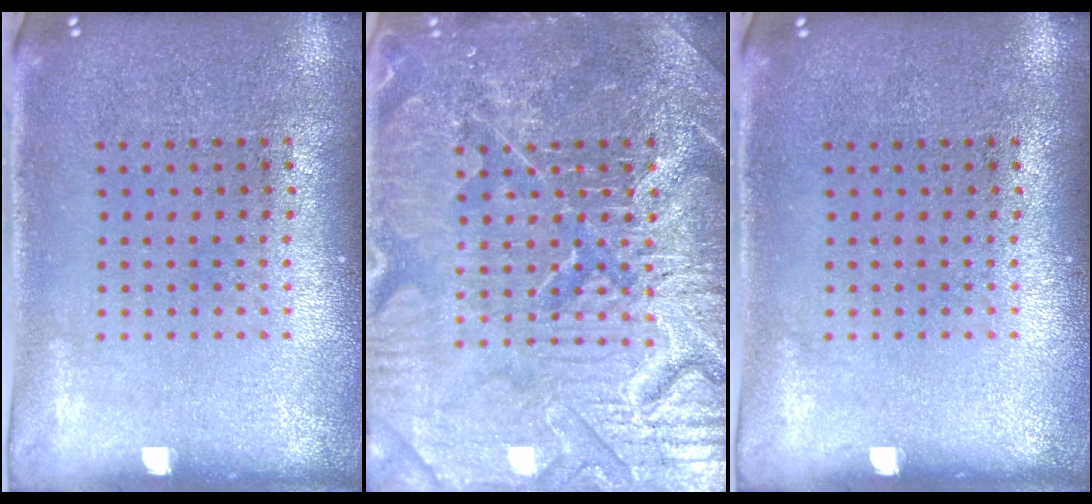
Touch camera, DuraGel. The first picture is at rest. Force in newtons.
{"total": 7.9, "press": 7.8, "slide": 1.0}
{"total": 0.0}